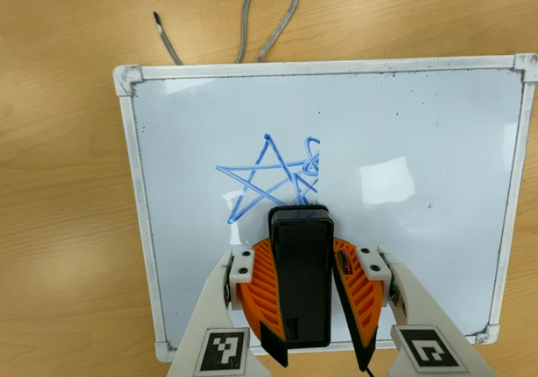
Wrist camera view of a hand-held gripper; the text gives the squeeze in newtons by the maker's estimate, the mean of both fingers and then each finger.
{"total": 10.4, "left": 9.6, "right": 11.3}